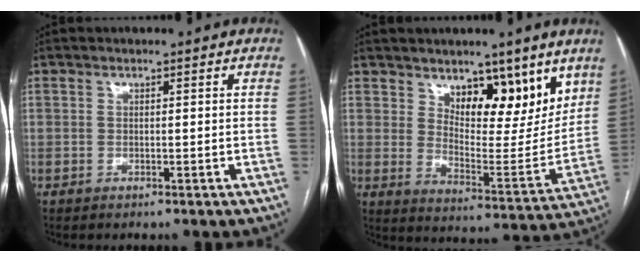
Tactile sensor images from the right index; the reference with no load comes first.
{"total": 12.8, "force": [8.4, 5.1, 8.3], "torque": [-0.094, -0.019, 0.139]}